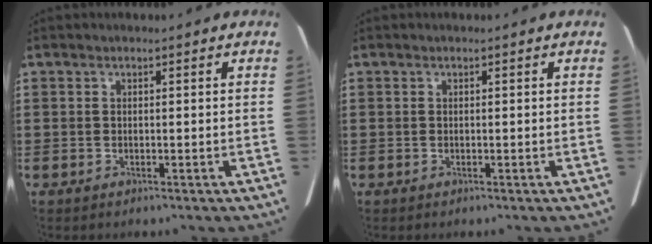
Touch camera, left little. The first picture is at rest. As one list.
[{"total": 0.0}]